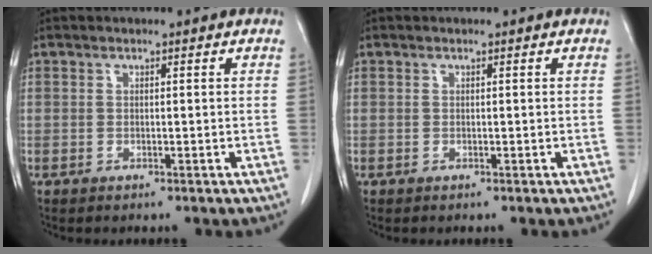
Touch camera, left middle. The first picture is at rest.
{"total": 0.0}